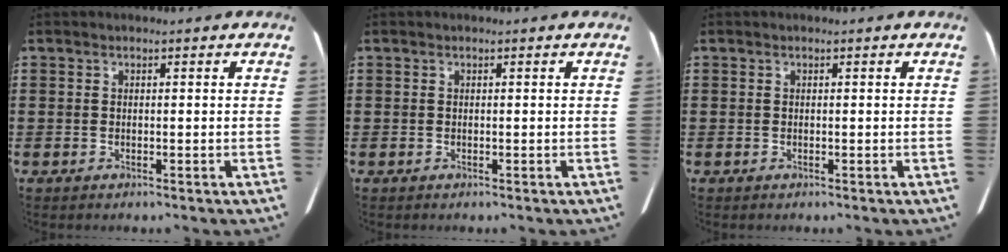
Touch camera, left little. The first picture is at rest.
{"total": 0.0}
{"total": 0.0}